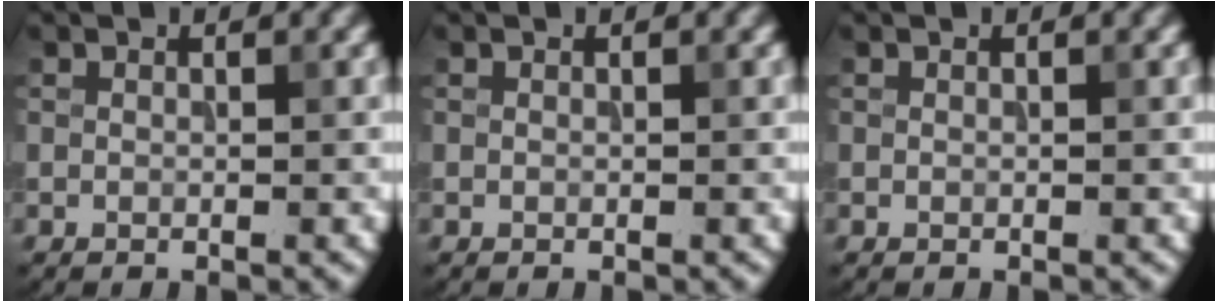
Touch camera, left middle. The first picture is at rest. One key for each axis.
{"total": 0.0}
{"total": 0.0}